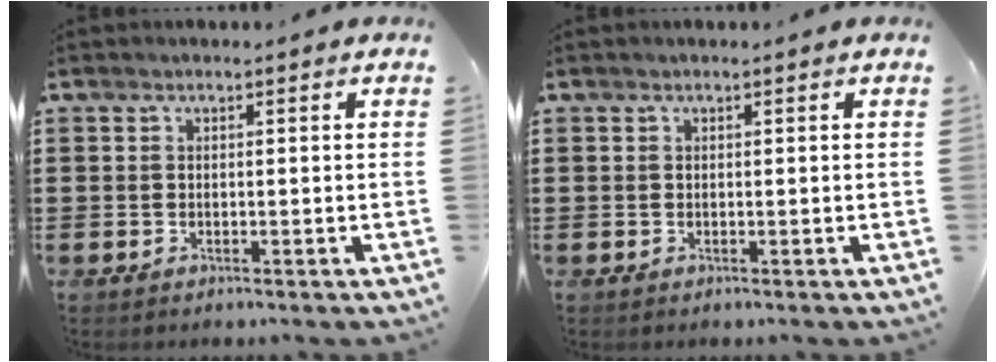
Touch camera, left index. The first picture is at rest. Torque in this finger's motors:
{"motor_torque": [-0.11, -0.05, -0.09, -0.03]}